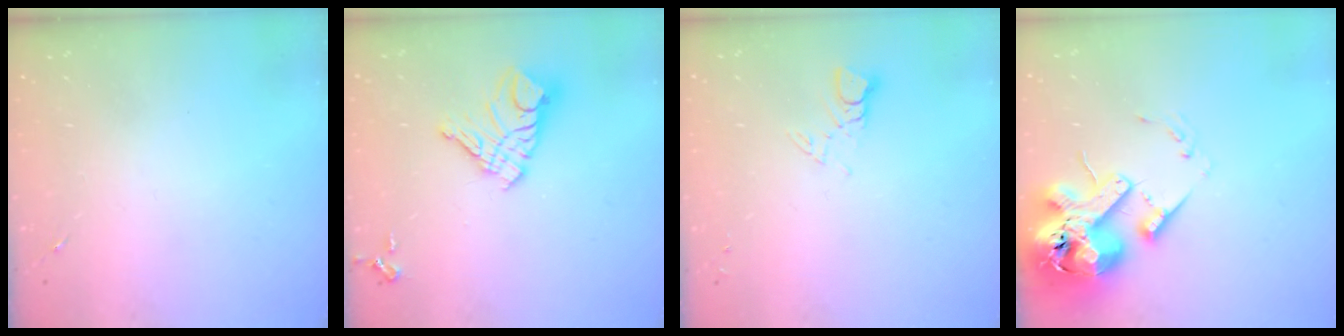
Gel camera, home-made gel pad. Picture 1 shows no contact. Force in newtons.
{"total": 14.6, "press": 14.5, "slide": 1.6}
{"total": 4.5, "press": 4.5, "slide": 0.5}
{"total": 18.6, "press": 18.4, "slide": 3.2}